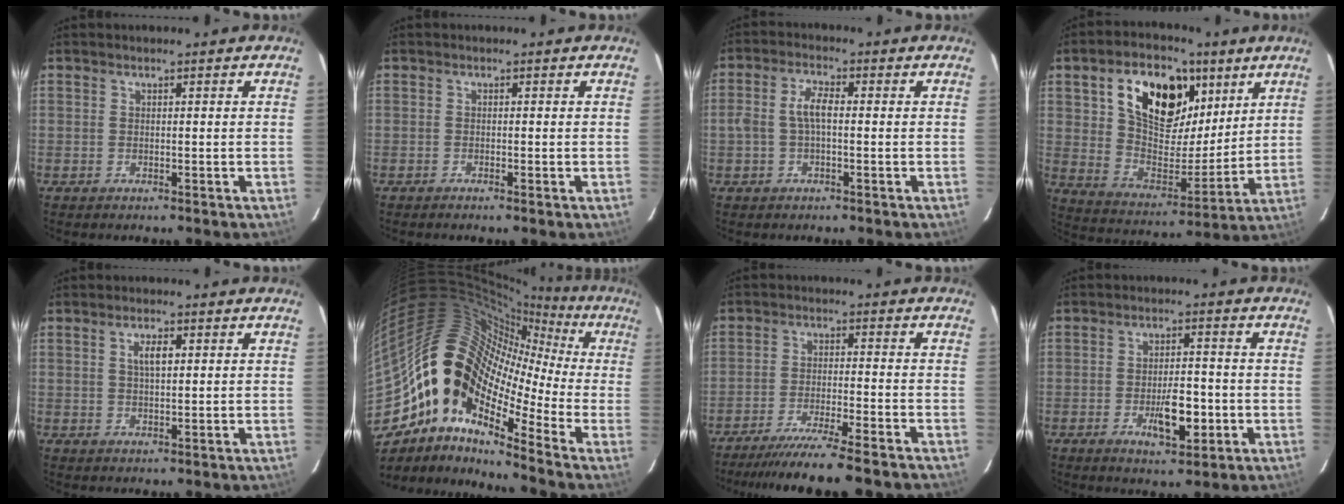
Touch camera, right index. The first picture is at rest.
{"total": 0.5, "force": [-0.4, 0.0, 0.4], "torque": [-0.008, 0.000, -0.009]}
{"total": 4.4, "force": [-0.3, 1.7, 4.0], "torque": [-0.083, 0.010, -0.005]}
{"total": 19.5, "force": [9.0, 11.1, 13.3], "torque": [-0.232, 0.023, 0.163]}
{"total": 3.0, "force": [0.9, 1.2, 2.7], "torque": [-0.049, 0.005, 0.016]}
{"total": 16.6, "force": [-5.2, 9.5, 12.6], "torque": [-0.187, 0.007, -0.122]}
{"total": 13.5, "force": [-11.9, 0.1, 6.4], "torque": [-0.135, -0.026, -0.189]}
{"total": 7.4, "force": [-2.5, 2.8, 6.4], "torque": [-0.115, -0.003, -0.032]}